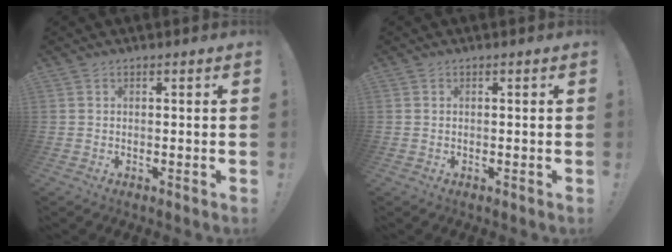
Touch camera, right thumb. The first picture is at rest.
{"total": 0.0}